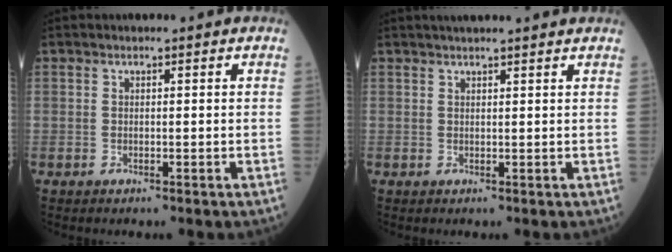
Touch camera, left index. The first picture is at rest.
{"total": 6.2, "force": [5.6, -0.2, 2.7], "torque": [-0.033, 0.027, 0.065]}